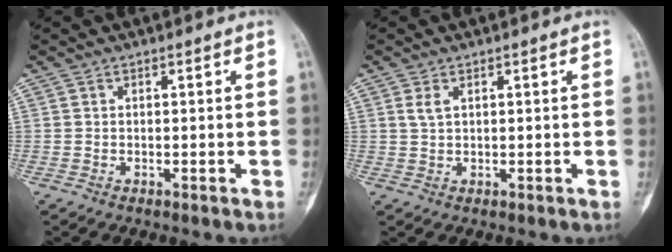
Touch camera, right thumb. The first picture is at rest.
{"total": 1.9, "force": [0.8, 1.0, 1.4], "torque": [-0.032, 0.004, 0.022]}